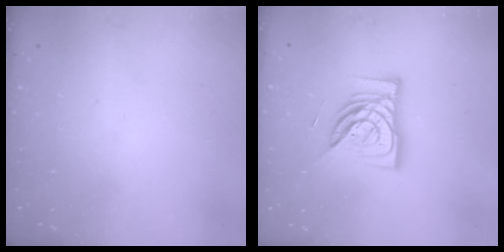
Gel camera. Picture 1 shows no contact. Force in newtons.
{"total": 14.5, "press": 14.5, "slide": 1.0}